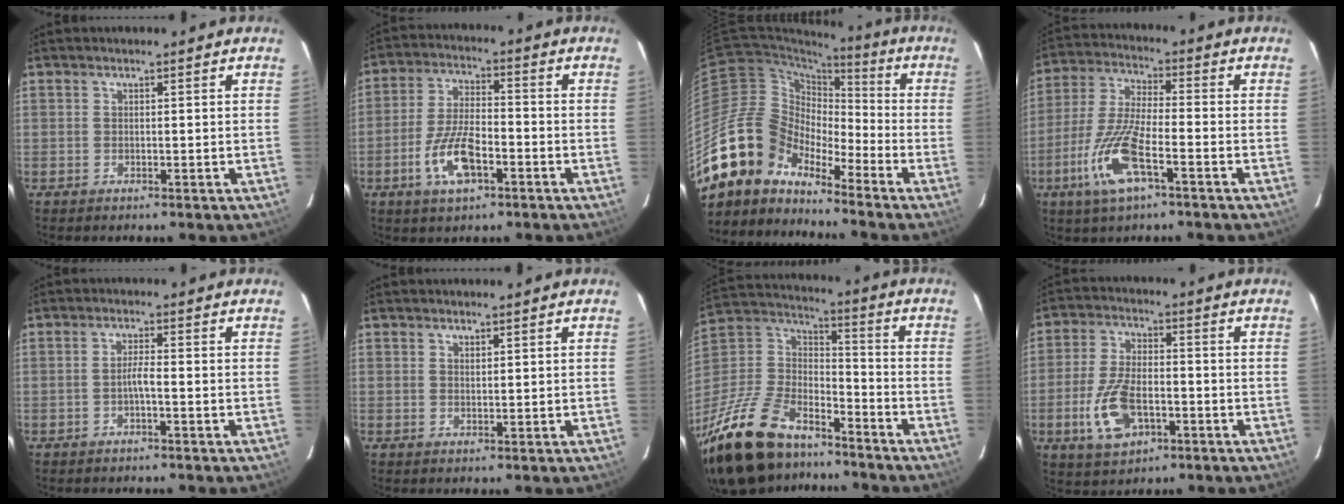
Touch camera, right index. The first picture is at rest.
{"total": 10.1, "force": [-4.4, 4.0, 8.1], "torque": [-0.170, -0.001, -0.077]}
{"total": 15.2, "force": [-12.7, 7.2, 4.0], "torque": [-0.075, 0.019, -0.242]}
{"total": 13.0, "force": [-6.1, 3.4, 11.0], "torque": [-0.243, -0.010, -0.120]}
{"total": 1.9, "force": [-1.0, -0.1, 1.6], "torque": [-0.031, 0.004, -0.017]}
{"total": 1.0, "force": [0.8, 0.4, 0.4], "torque": [-0.003, 0.001, 0.015]}
{"total": 28.5, "force": [-20.7, 12.8, 14.8], "torque": [-0.317, 0.000, -0.341]}
{"total": 11.2, "force": [-4.1, 5.8, 8.7], "torque": [-0.189, -0.004, -0.068]}